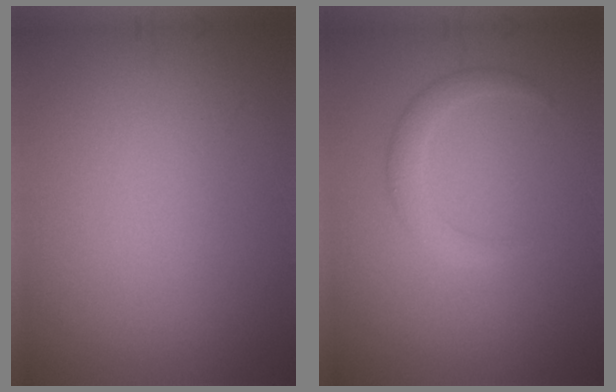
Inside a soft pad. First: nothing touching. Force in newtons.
{"total": 2.1, "press": 2.0, "slide": 0.2}